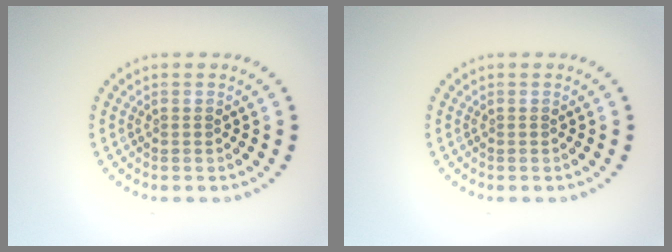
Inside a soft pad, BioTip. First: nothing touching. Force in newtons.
{"total": 0.0}